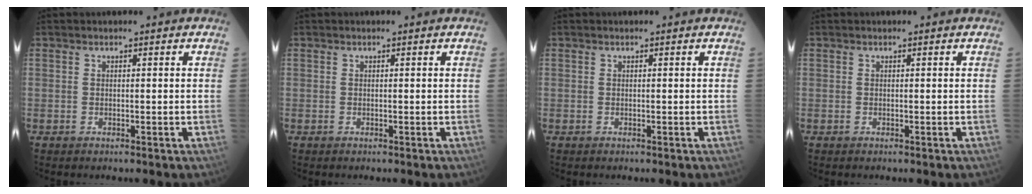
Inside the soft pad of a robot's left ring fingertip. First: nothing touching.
{"total": 0.0}
{"total": 0.0}
{"total": 0.0}